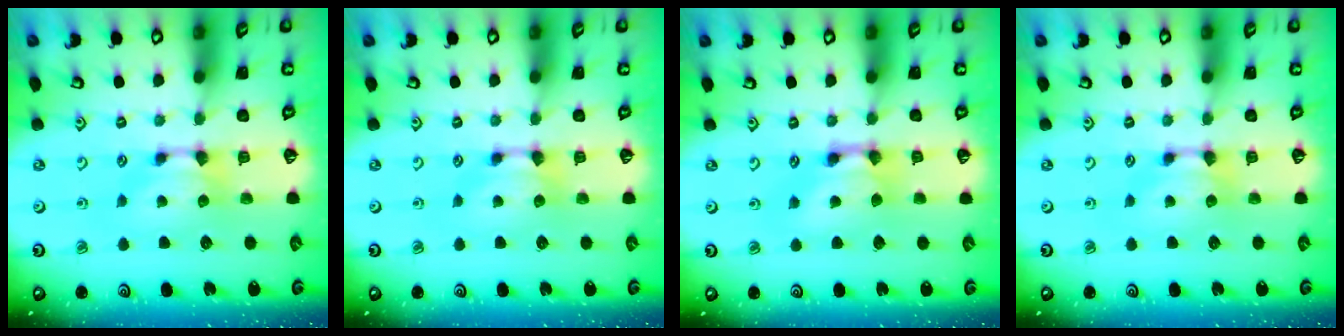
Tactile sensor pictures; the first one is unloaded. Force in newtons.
{"total": 0.0}
{"total": 2.5, "press": 2.5, "slide": 0.2}
{"total": 0.0}